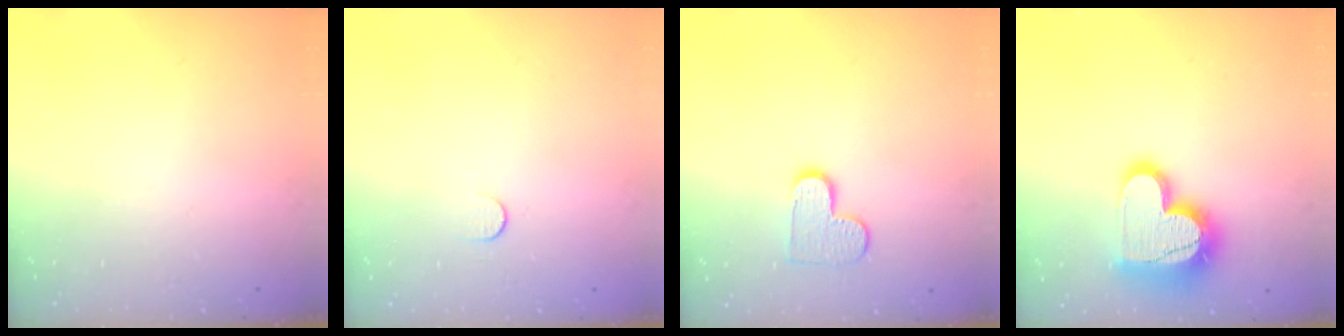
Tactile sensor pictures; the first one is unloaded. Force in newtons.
{"total": 3.7, "press": 3.7, "slide": 0.4}
{"total": 9.2, "press": 9.1, "slide": 0.6}
{"total": 18.1, "press": 18.1, "slide": 1.4}